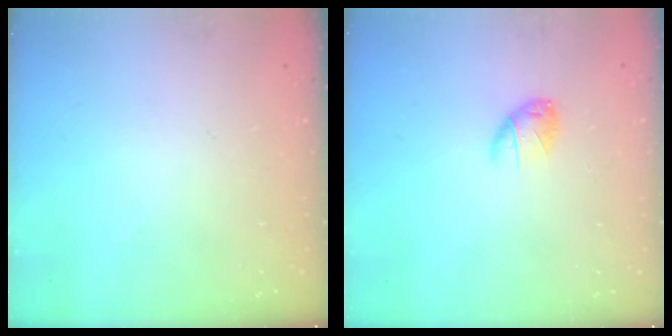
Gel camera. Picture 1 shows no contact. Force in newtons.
{"total": 5.7, "press": 5.6, "slide": 0.7}